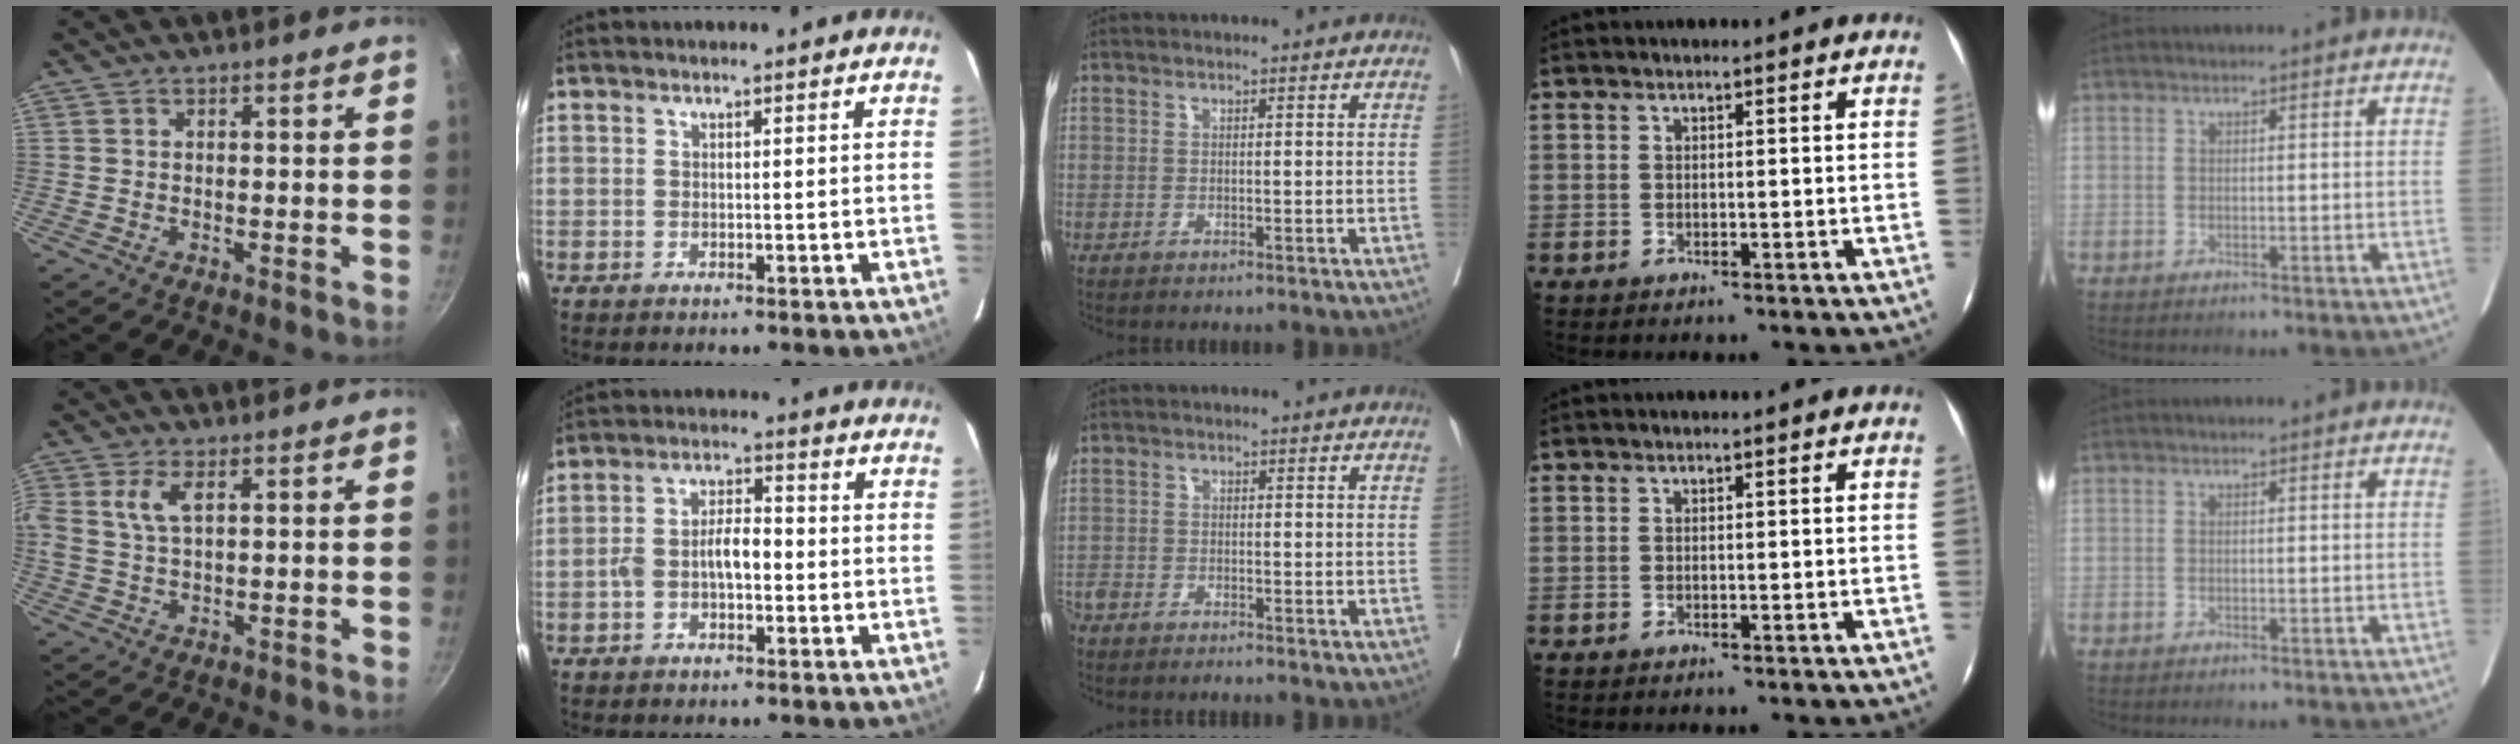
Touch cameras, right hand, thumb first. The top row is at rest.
{"thumb": {"total": 5.2, "force": [1.7, 2.4, 4.3], "torque": [-0.103, 0.004, 0.036]}, "index": {"total": 6.2, "force": [-1.2, 2.9, 5.3], "torque": [-0.111, 0.025, -0.022]}, "middle": {"total": 3.0, "force": [-2.8, 0.5, 1.0], "torque": [-0.014, -0.008, -0.052]}}